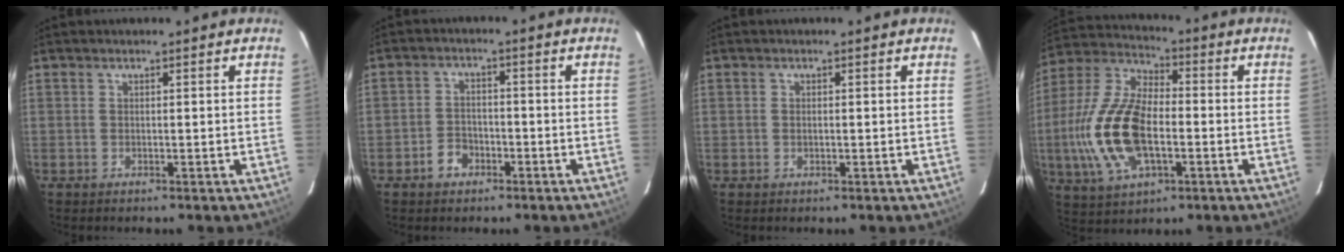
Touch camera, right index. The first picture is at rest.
{"total": 4.1, "force": [-2.5, 3.0, 1.5], "torque": [-0.035, 0.011, -0.040]}
{"total": 0.6, "force": [0.0, 0.3, 0.5], "torque": [-0.009, 0.001, -0.001]}
{"total": 18.1, "force": [-3.4, 8.9, 15.4], "torque": [-0.339, 0.001, -0.062]}